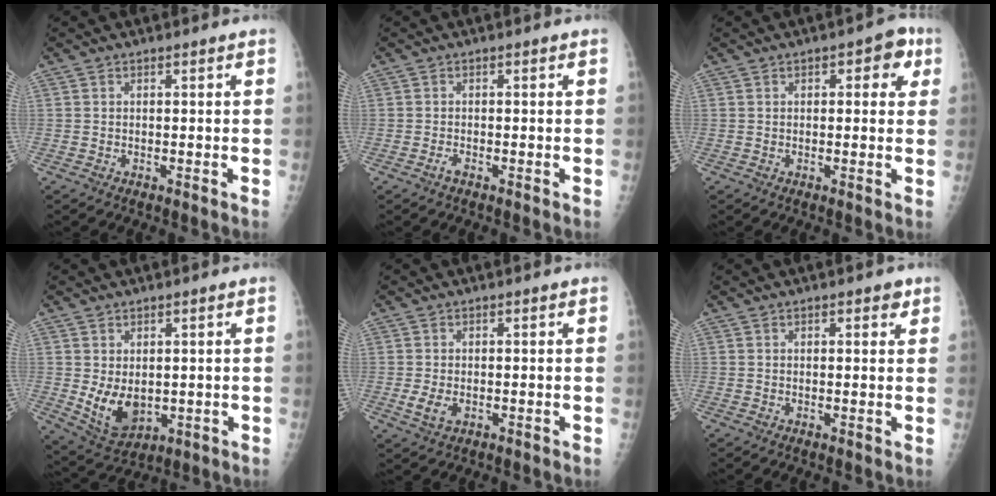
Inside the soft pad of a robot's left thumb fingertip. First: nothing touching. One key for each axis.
{"total": 1.0, "fx": -0.8, "fy": 0.2, "fz": 0.6, "tx": -0.016, "ty": 0.002, "tz": -0.015}
{"total": 5.4, "fx": 2.0, "fy": 2.8, "fz": 4.2, "tx": -0.021, "ty": 0.002, "tz": 0.016}
{"total": 7.8, "fx": -0.2, "fy": 5.3, "fz": 5.7, "tx": -0.083, "ty": -0.018, "tz": 0.019}
{"total": 3.1, "fx": -0.7, "fy": 1.9, "fz": 2.4, "tx": -0.052, "ty": -0.006, "tz": -0.010}
{"total": 2.0, "fx": 1.1, "fy": 0.9, "fz": 1.3, "tx": -0.007, "ty": -0.003, "tz": 0.014}